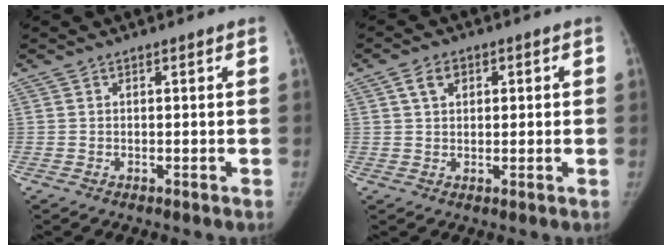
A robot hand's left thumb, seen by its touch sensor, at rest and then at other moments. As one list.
[{"total": 4.3, "force": [1.6, 2.8, 2.8], "torque": [-0.040, 0.002, 0.029]}]